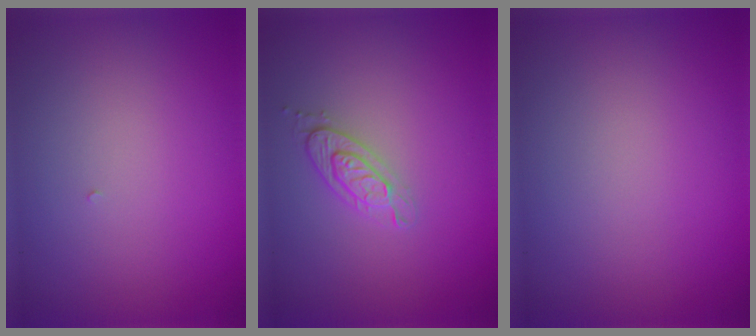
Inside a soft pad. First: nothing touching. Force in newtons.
{"total": 2.1, "press": 1.9, "slide": 0.8}
{"total": 0.0}